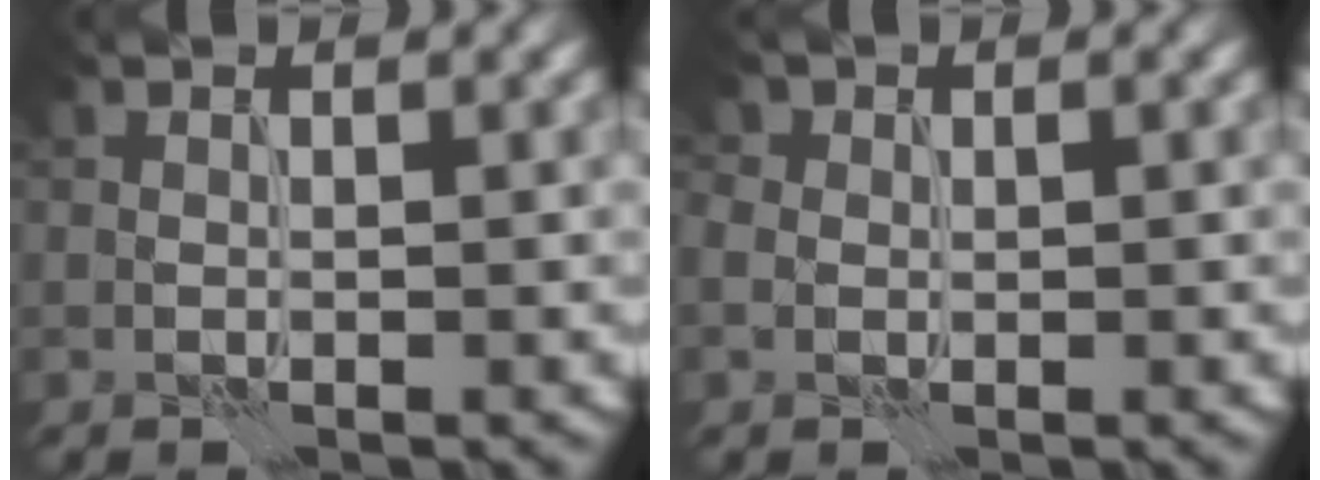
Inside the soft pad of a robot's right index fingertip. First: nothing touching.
{"total": 1.2, "force": [0.1, 1.1, 0.4], "torque": [-0.006, -0.002, 0.008]}